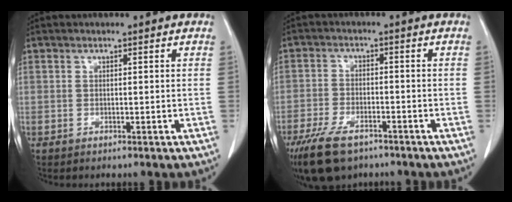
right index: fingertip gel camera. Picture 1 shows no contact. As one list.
[{"total": 9.7, "force": [-6.8, 4.0, 5.6], "torque": [-0.107, -0.014, -0.116]}]